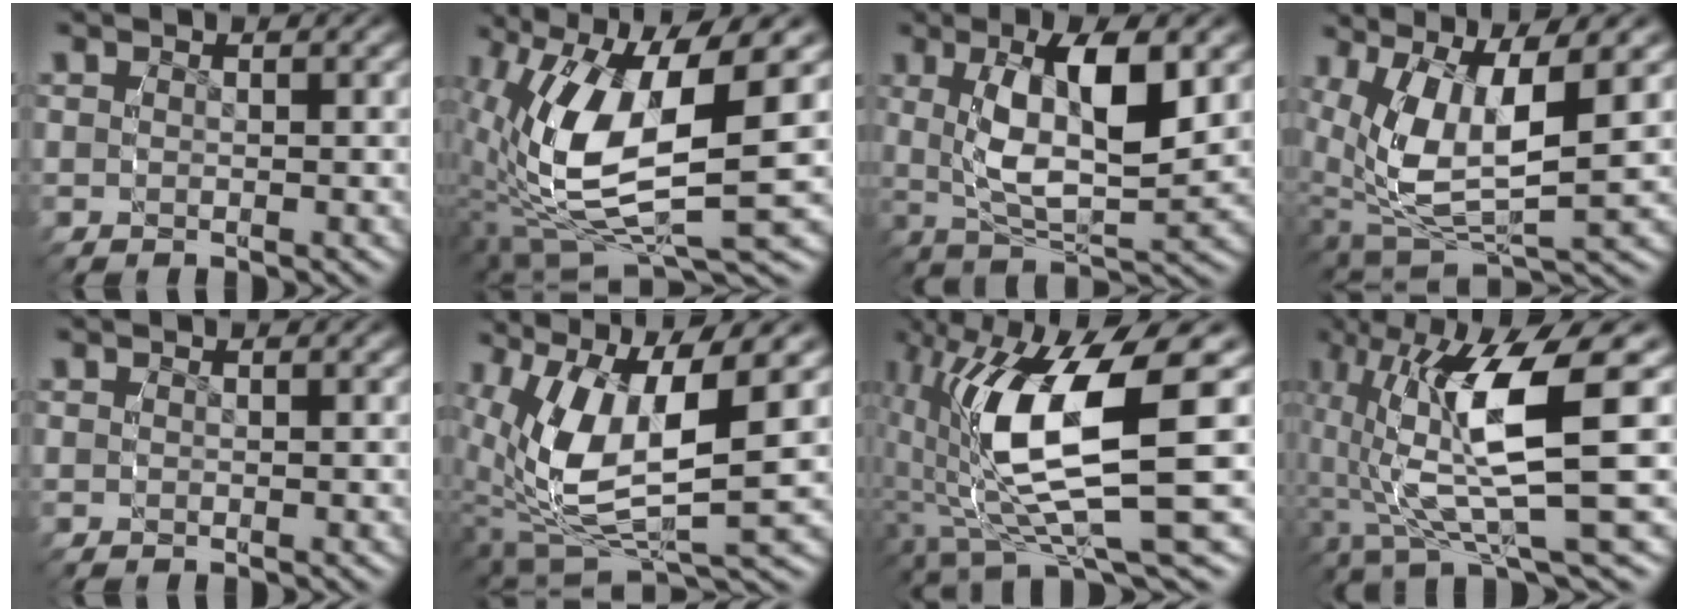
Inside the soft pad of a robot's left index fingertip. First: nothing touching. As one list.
[{"total": 13.7, "force": [-1.2, 7.3, 11.5], "torque": [-0.232, -0.039, 0.001]}, {"total": 8.6, "force": [0.6, 4.2, 7.5], "torque": [-0.153, -0.016, 0.021]}, {"total": 10.5, "force": [-0.1, 6.6, 8.2], "torque": [-0.181, -0.033, 0.013]}, {"total": 0.0}, {"total": 11.9, "force": [-0.5, 7.0, 9.6], "torque": [-0.200, -0.038, 0.009]}, {"total": 12.5, "force": [-0.7, 5.2, 11.4], "torque": [-0.224, -0.016, -0.002]}, {"total": 11.2, "force": [0.0, 4.2, 10.4], "torque": [-0.188, -0.004, 0.001]}]